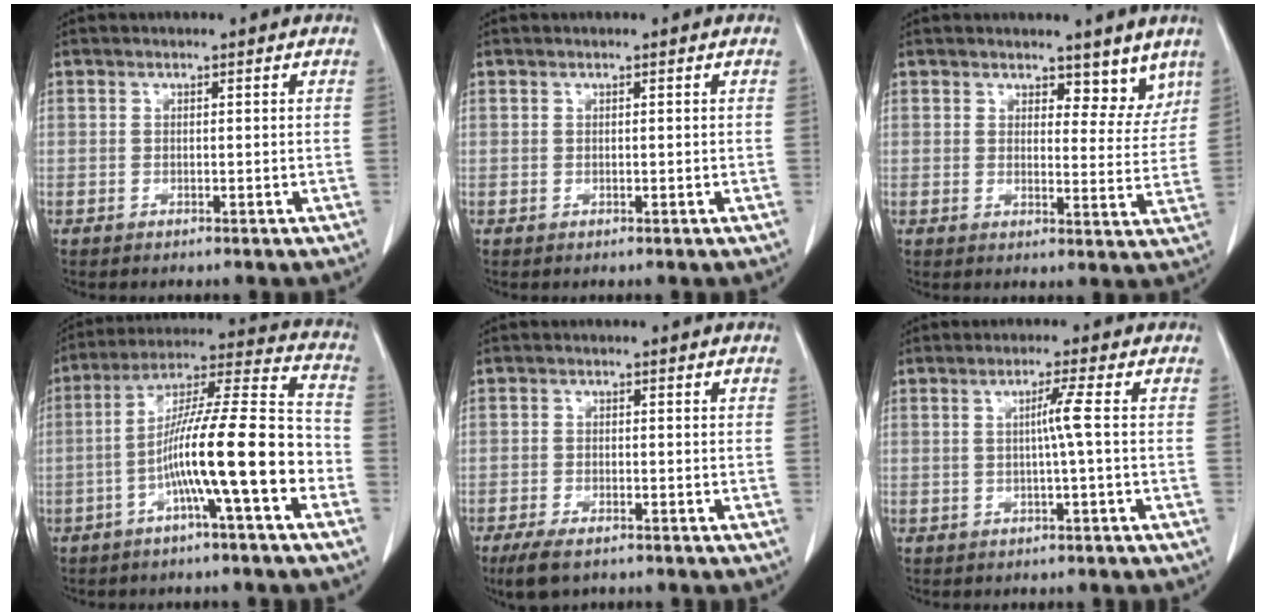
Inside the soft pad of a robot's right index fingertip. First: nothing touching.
{"total": 0.0}
{"total": 6.4, "force": [4.8, 3.2, 2.7], "torque": [-0.018, -0.005, 0.068]}
{"total": 16.3, "force": [-5.2, 0.9, 15.4], "torque": [-0.259, 0.021, -0.090]}
{"total": 5.7, "force": [-4.0, 2.3, 3.4], "torque": [-0.068, -0.009, -0.065]}
{"total": 1.7, "force": [0.1, -0.2, 1.6], "torque": [-0.033, 0.002, 0.002]}